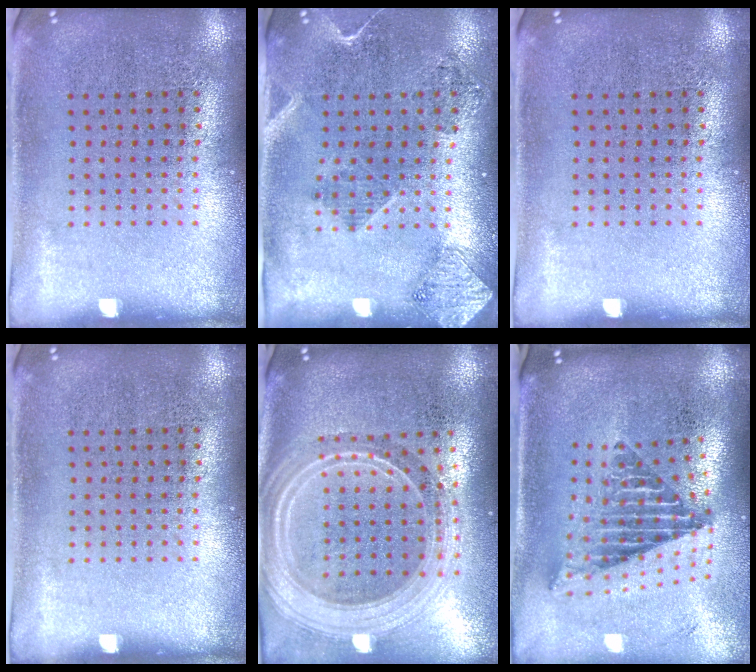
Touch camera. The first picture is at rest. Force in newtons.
{"total": 1.9, "press": 1.6, "slide": 1.0}
{"total": 0.0}
{"total": 0.0}
{"total": 2.7, "press": 2.3, "slide": 1.4}
{"total": 2.5, "press": 1.7, "slide": 1.8}